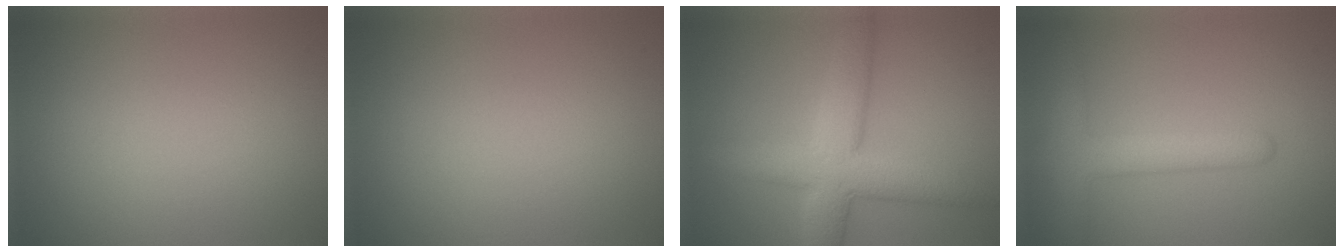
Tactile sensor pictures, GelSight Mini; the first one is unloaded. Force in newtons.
{"total": 0.0}
{"total": 7.3, "press": 7.3, "slide": 0.4}
{"total": 4.8, "press": 4.8, "slide": 0.4}